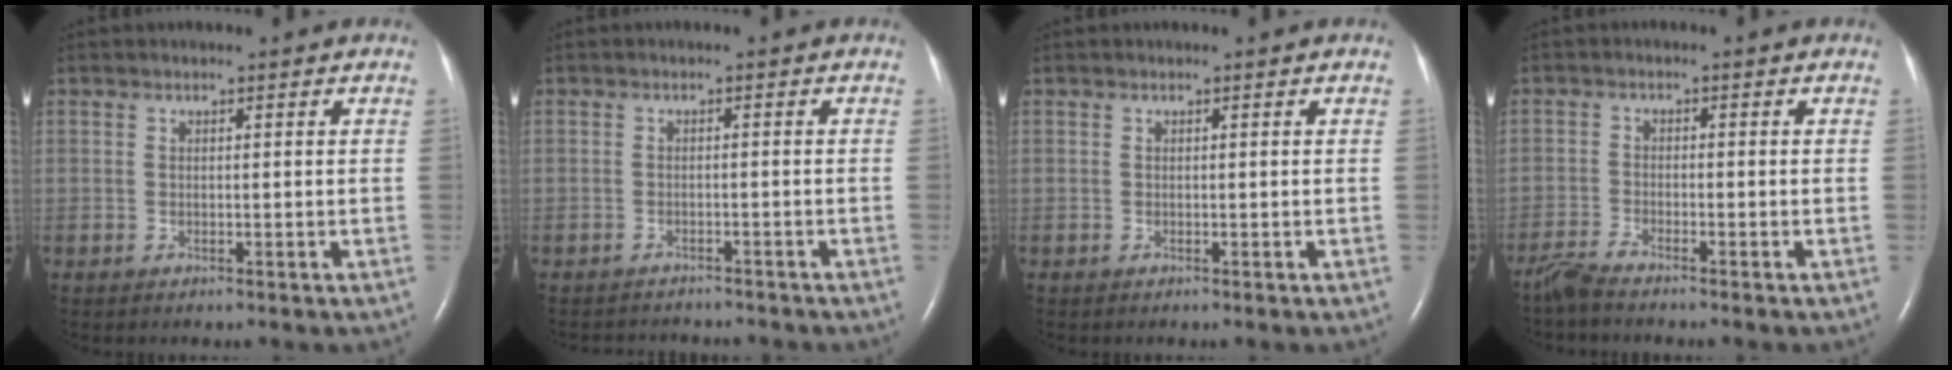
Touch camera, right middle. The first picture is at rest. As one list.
[{"total": 6.1, "force": [-5.8, 1.2, 1.0], "torque": [-0.014, -0.008, -0.072]}, {"total": 0.0}, {"total": 2.8, "force": [-2.6, -0.3, 0.9], "torque": [-0.030, -0.013, -0.057]}]